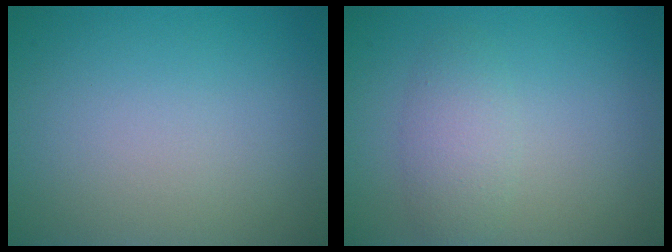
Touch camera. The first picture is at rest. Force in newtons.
{"total": 2.5, "press": 2.5, "slide": 0.1}